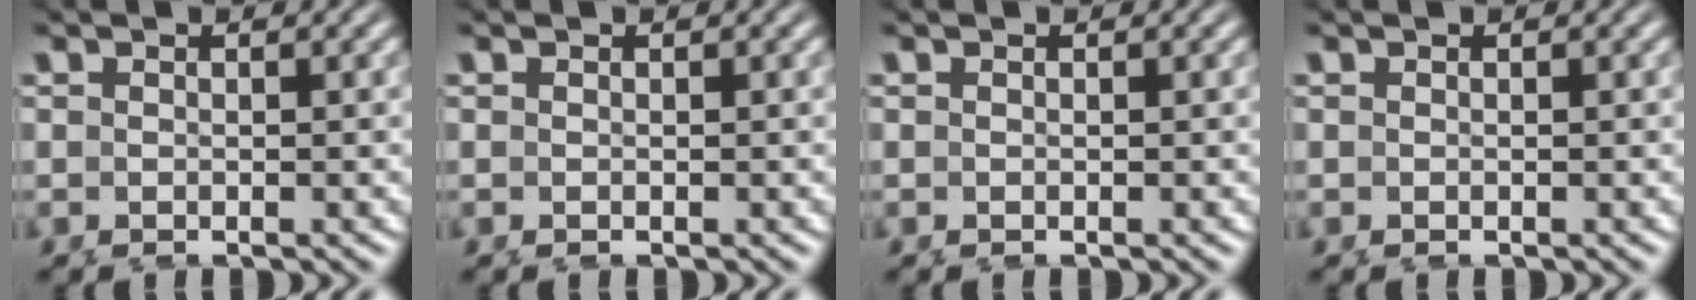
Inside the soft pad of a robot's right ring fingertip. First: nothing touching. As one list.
[{"total": 0.0}, {"total": 0.0}, {"total": 0.0}]